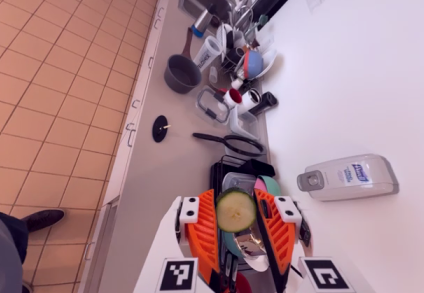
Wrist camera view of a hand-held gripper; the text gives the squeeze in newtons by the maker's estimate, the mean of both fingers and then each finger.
{"total": 7.7, "left": 7.9, "right": 7.4}